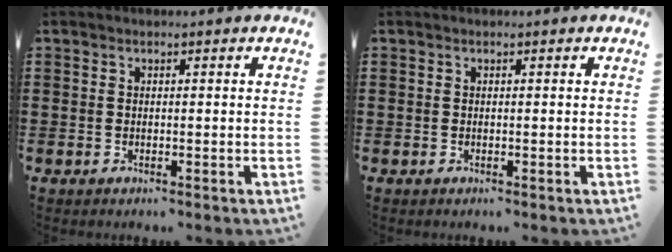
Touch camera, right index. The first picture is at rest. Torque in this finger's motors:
{"motor_torque": [0.00, 0.00, 0.03, -0.01]}